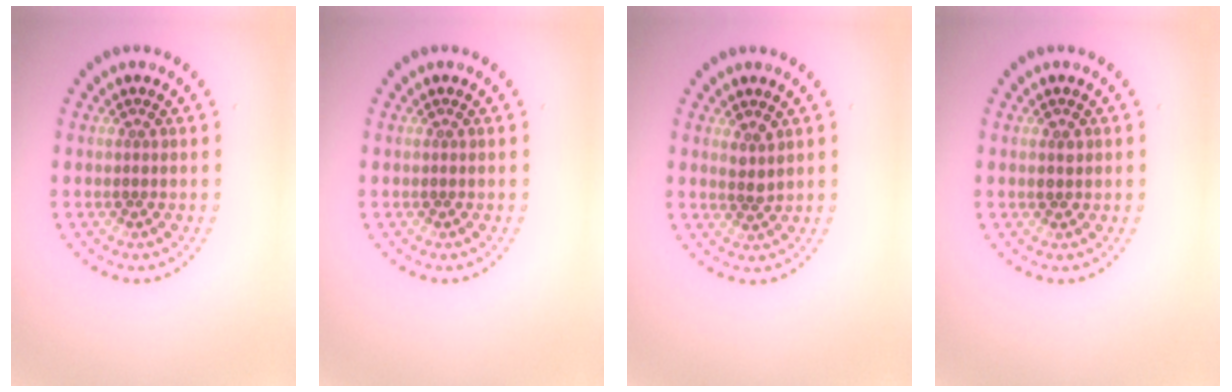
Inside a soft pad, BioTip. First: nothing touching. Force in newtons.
{"total": 0.0}
{"total": 1.4, "press": 1.2, "slide": 0.7}
{"total": 0.8, "press": 0.8, "slide": 0.1}